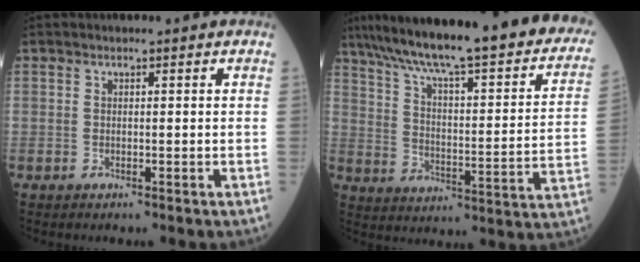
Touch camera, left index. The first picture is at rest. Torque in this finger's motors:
{"motor_torque": [0.41, -1.01, 0.77, 0.21]}